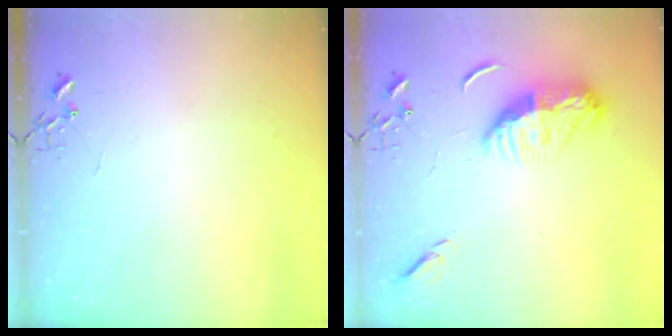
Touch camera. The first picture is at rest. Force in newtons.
{"total": 13.1, "press": 13.0, "slide": 1.1}